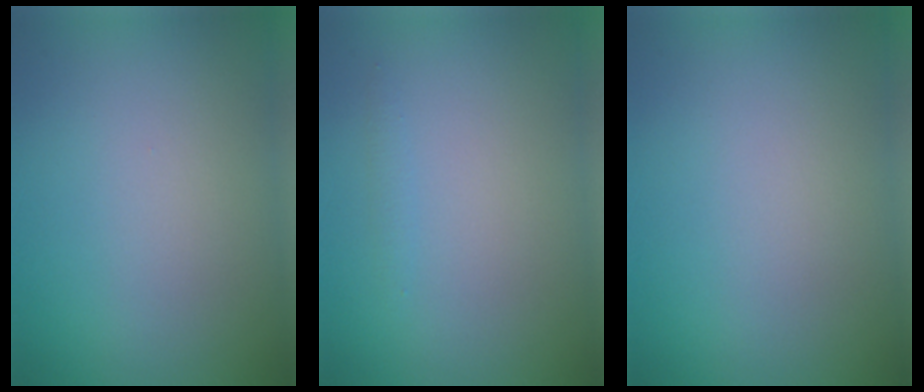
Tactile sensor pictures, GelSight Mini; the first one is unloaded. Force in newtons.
{"total": 0.5, "press": 0.5, "slide": 0.0}
{"total": 0.0}